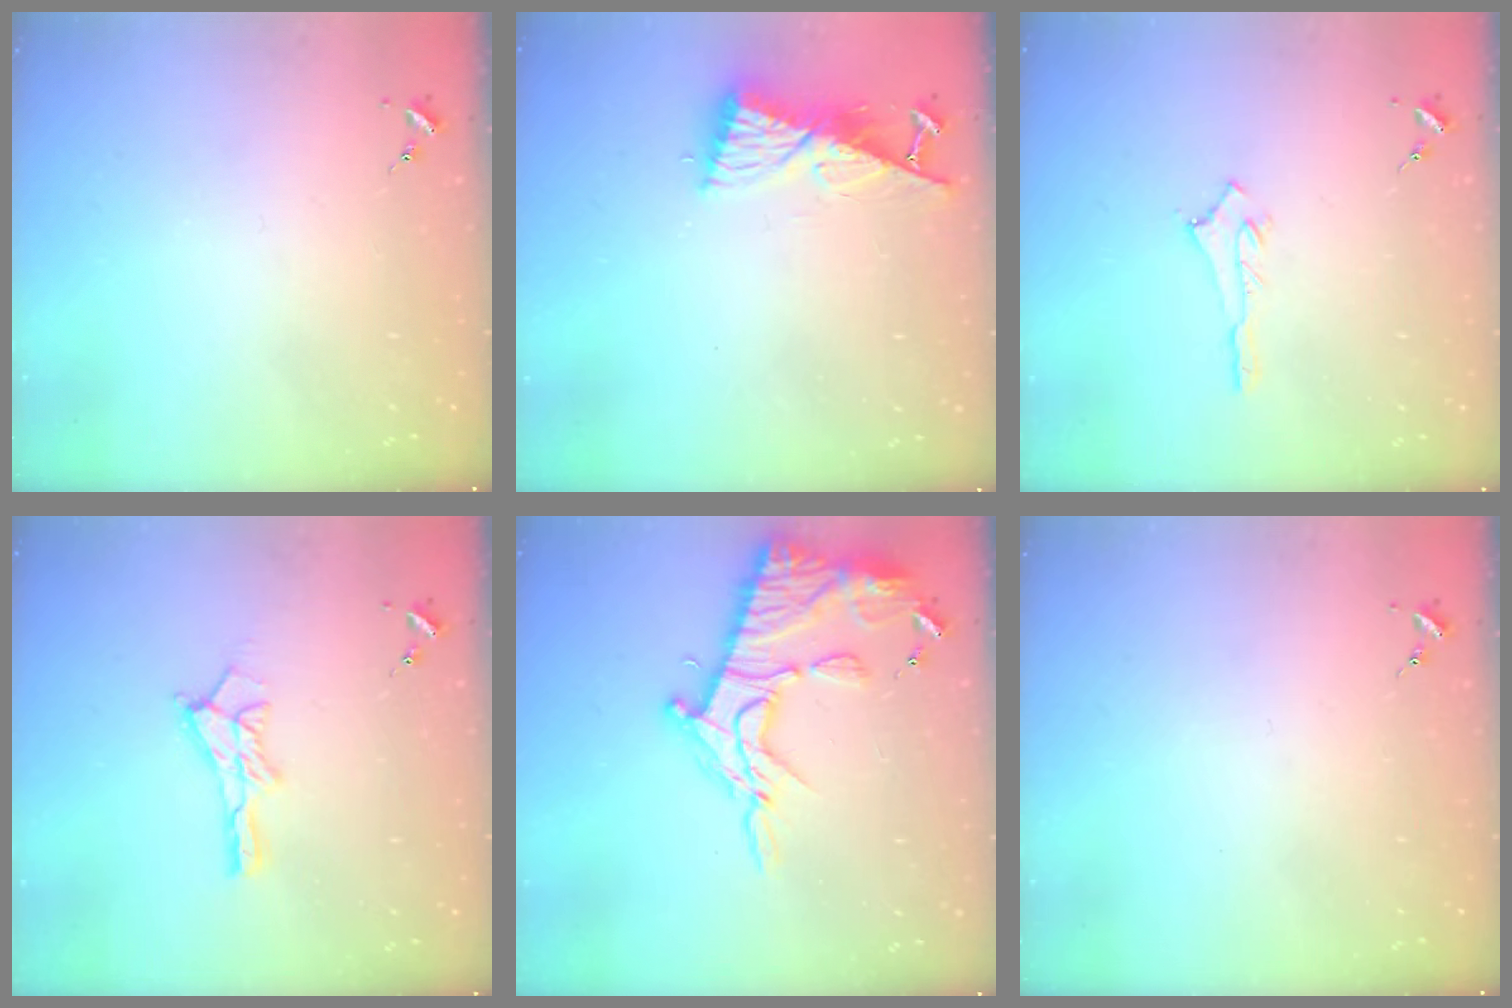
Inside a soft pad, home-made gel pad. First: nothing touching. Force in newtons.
{"total": 10.5, "press": 10.4, "slide": 1.2}
{"total": 2.9, "press": 2.9, "slide": 0.2}
{"total": 11.5, "press": 11.4, "slide": 1.0}
{"total": 19.3, "press": 19.3, "slide": 1.3}
{"total": 0.0}